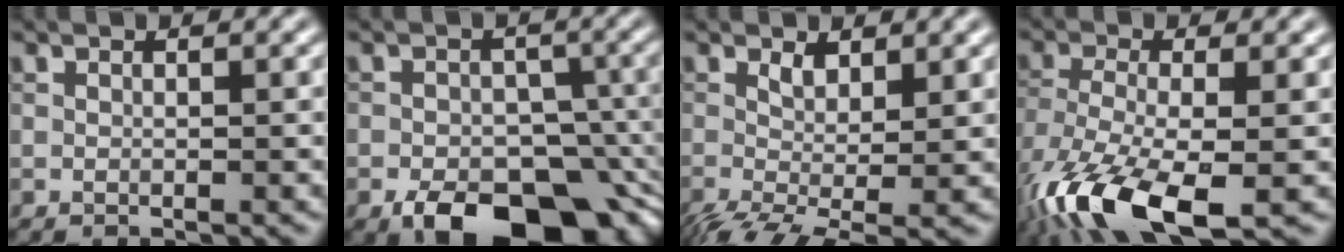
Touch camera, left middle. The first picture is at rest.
{"total": 11.6, "force": [-6.1, 6.7, 7.3], "torque": [-0.098, -0.019, -0.086]}
{"total": 4.2, "force": [-0.6, 1.7, 3.8], "torque": [-0.079, -0.011, -0.012]}
{"total": 11.0, "force": [-6.2, 3.9, 8.2], "torque": [-0.179, -0.024, -0.122]}